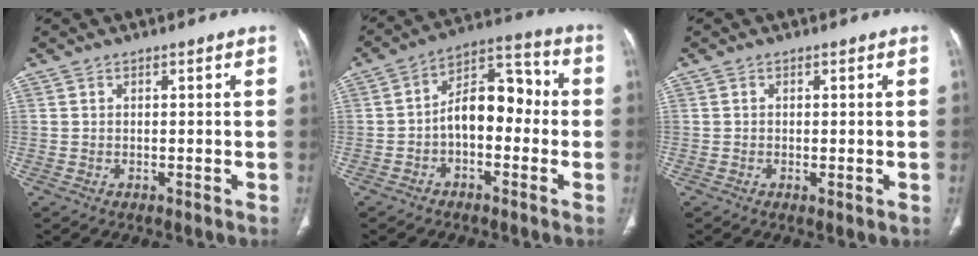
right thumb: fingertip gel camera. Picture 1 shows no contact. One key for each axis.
{"total": 11.0, "fx": -1.5, "fy": 6.7, "fz": 8.6, "tx": -0.104, "ty": 0.046, "tz": -0.039}
{"total": 1.0, "fx": -0.3, "fy": 0.3, "fz": 1.0, "tx": -0.021, "ty": -0.005, "tz": -0.005}